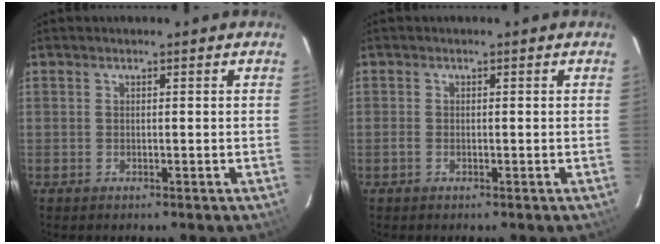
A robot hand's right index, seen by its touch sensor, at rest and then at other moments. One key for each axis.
{"total": 0.9, "fx": -0.5, "fy": 0.4, "fz": 0.5, "tx": -0.011, "ty": -0.001, "tz": -0.011}